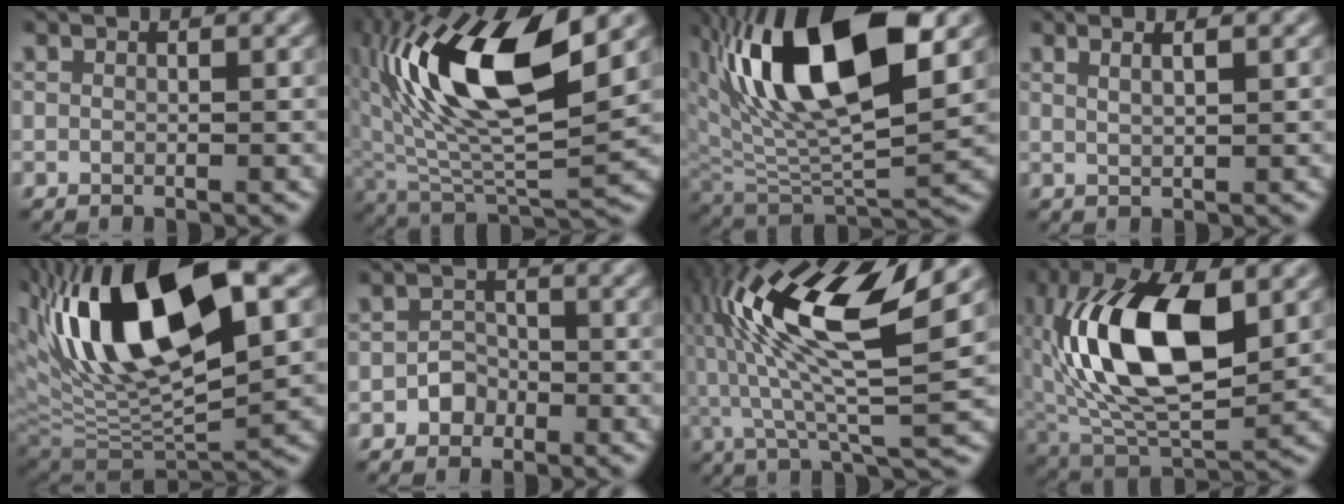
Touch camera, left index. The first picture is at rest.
{"total": 14.3, "force": [4.7, 5.4, 12.4], "torque": [-0.241, 0.012, 0.085]}
{"total": 14.2, "force": [5.8, 6.0, 11.5], "torque": [-0.205, 0.007, 0.102]}
{"total": 2.3, "force": [1.3, 0.7, 1.7], "torque": [-0.010, 0.001, 0.002]}
{"total": 15.7, "force": [5.2, 5.6, 13.7], "torque": [-0.244, 0.013, 0.083]}
{"total": 1.7, "force": [-1.0, 1.3, 0.4], "torque": [-0.001, 0.010, -0.019]}
{"total": 12.7, "force": [4.2, 2.7, 11.6], "torque": [-0.223, 0.018, 0.077]}
{"total": 14.3, "force": [2.4, 7.0, 12.2], "torque": [-0.230, 0.014, 0.035]}